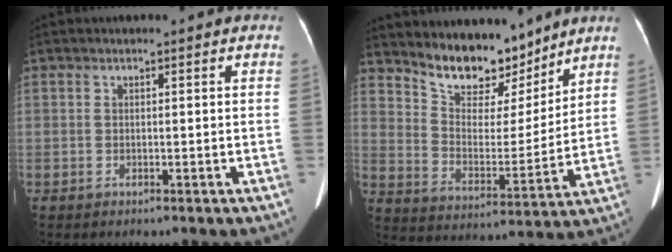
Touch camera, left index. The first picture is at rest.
{"total": 11.6, "force": [10.1, 4.1, 3.7], "torque": [-0.063, -0.009, 0.186]}